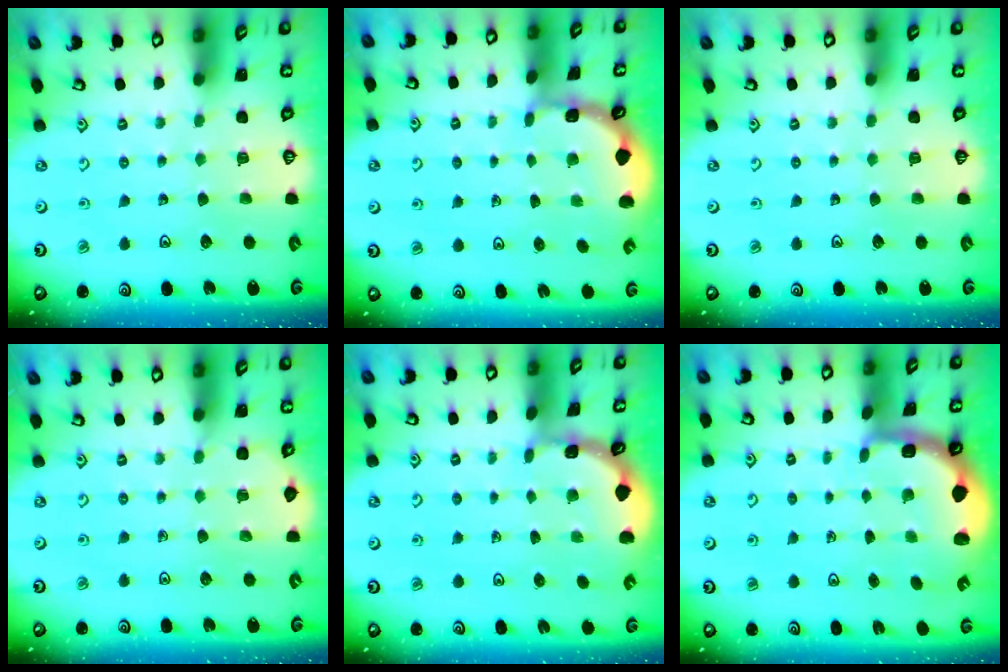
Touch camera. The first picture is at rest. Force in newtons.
{"total": 1.3, "press": 1.3, "slide": 0.3}
{"total": 0.0}
{"total": 1.6, "press": 1.5, "slide": 0.3}
{"total": 1.1, "press": 1.1, "slide": 0.1}
{"total": 2.1, "press": 1.9, "slide": 0.8}